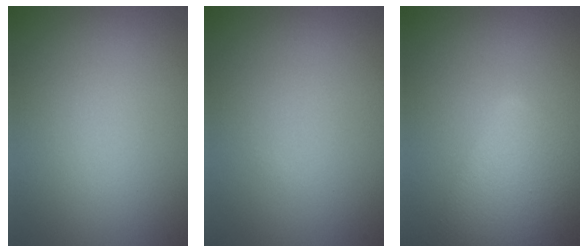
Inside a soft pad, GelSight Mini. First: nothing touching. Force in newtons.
{"total": 0.0}
{"total": 5.5, "press": 5.5, "slide": 0.1}